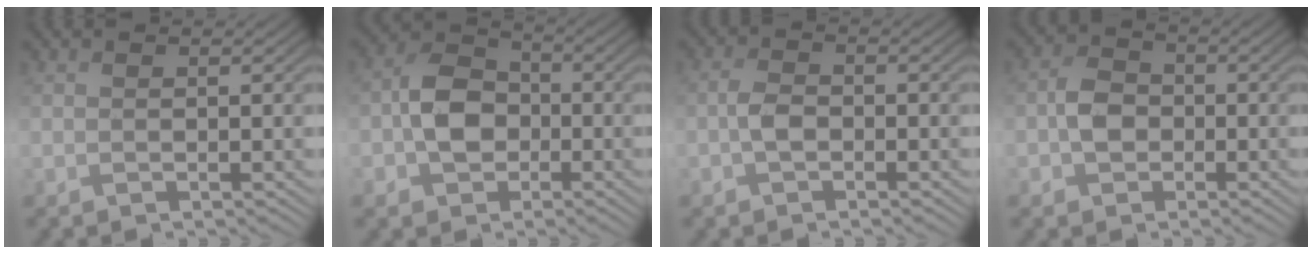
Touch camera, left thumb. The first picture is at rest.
{"total": 6.8, "force": [-1.6, 5.4, 3.9], "torque": [-0.076, 0.007, -0.046]}
{"total": 2.5, "force": [-1.0, 1.4, 1.7], "torque": [-0.036, 0.006, -0.025]}
{"total": 3.8, "force": [-1.0, 3.1, 2.0], "torque": [-0.037, 0.004, -0.027]}